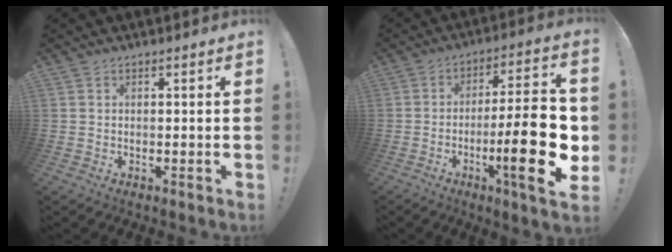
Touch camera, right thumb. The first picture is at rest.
{"total": 21.6, "force": [-4.8, 4.4, 20.5], "torque": [-0.305, 0.010, -0.071]}